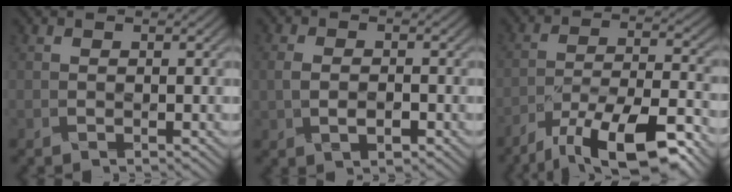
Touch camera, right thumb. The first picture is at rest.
{"total": 3.2, "force": [-0.9, 1.4, 2.7], "torque": [-0.065, -0.006, -0.008]}
{"total": 12.8, "force": [-9.5, 2.9, 8.1], "torque": [-0.168, -0.004, -0.157]}